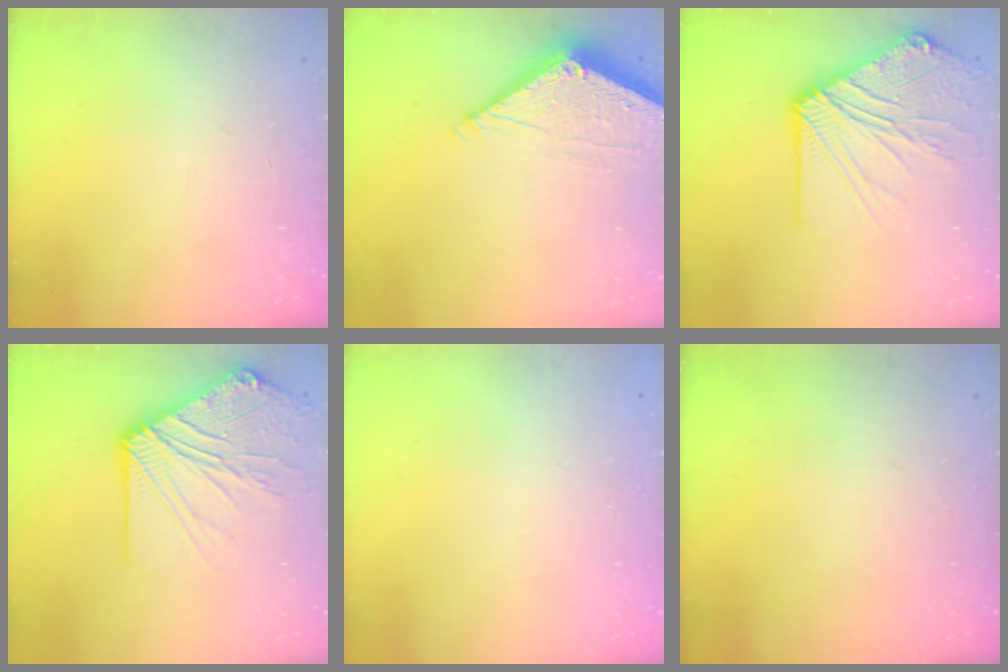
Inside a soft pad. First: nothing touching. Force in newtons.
{"total": 7.2, "press": 7.2, "slide": 0.3}
{"total": 13.7, "press": 13.6, "slide": 2.1}
{"total": 13.7, "press": 13.6, "slide": 2.1}
{"total": 0.0}
{"total": 0.0}